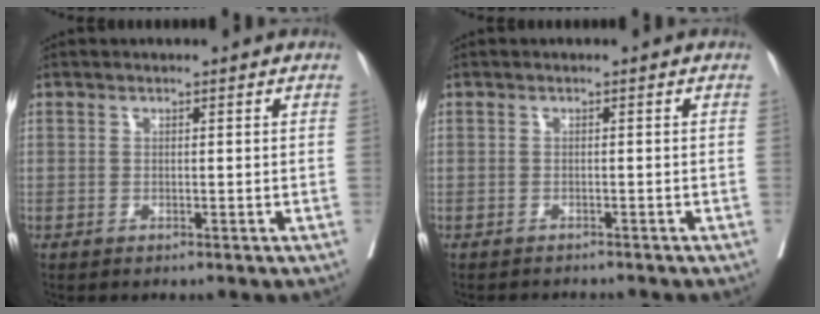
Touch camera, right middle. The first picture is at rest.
{"total": 3.2, "force": [-3.1, 0.4, 0.6], "torque": [-0.002, -0.005, -0.042]}